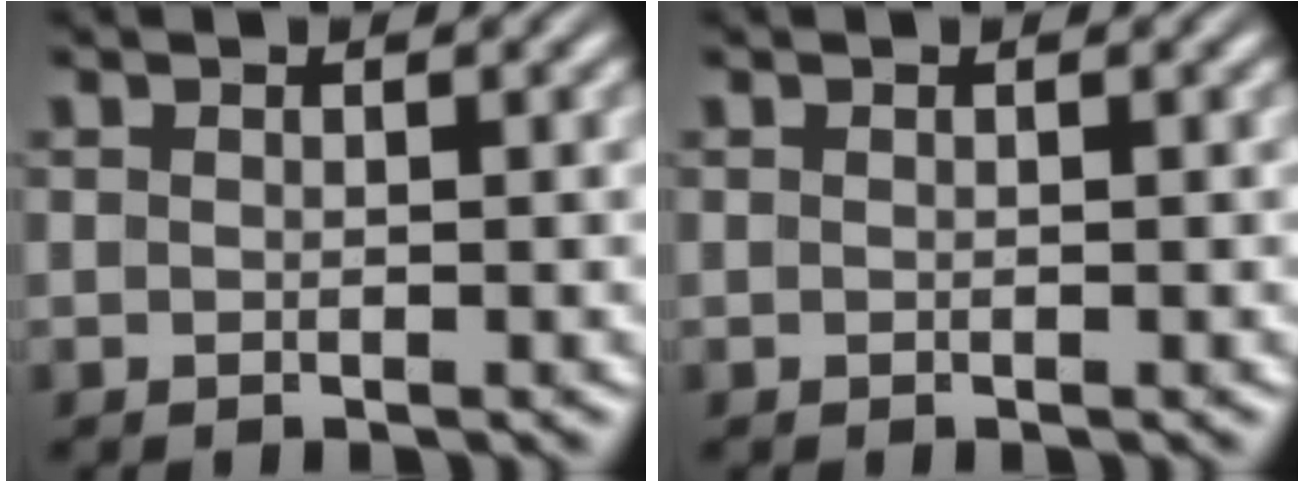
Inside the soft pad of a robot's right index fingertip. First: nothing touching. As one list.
[{"total": 0.0}]